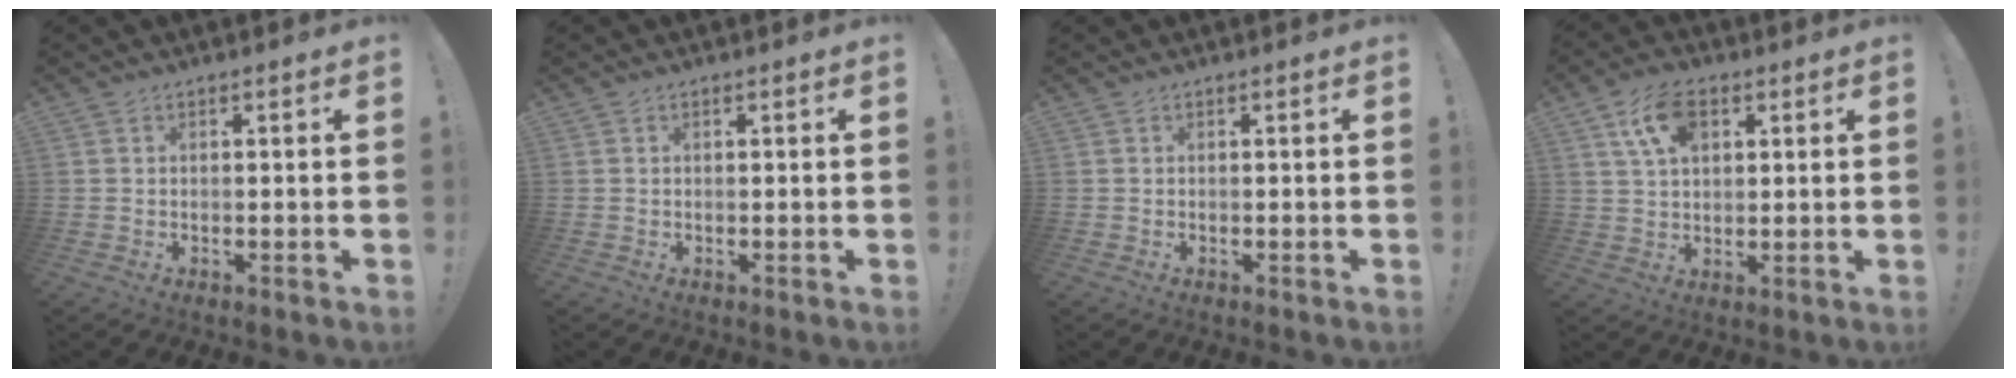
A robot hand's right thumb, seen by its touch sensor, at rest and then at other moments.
{"total": 0.0}
{"total": 0.0}
{"total": 10.1, "force": [4.4, 6.0, 6.9], "torque": [-0.116, 0.000, 0.084]}